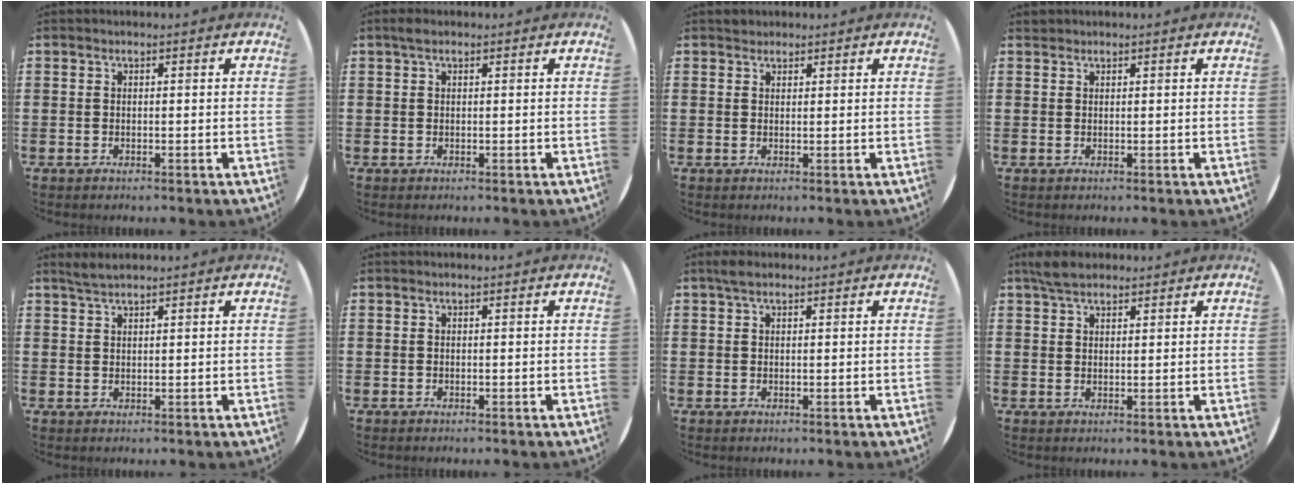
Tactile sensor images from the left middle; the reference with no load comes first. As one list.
[{"total": 0.9, "force": [0.6, 0.4, 0.6], "torque": [-0.014, 0.005, 0.009]}, {"total": 1.0, "force": [1.0, 0.4, -0.1], "torque": [0.008, -0.001, 0.018]}, {"total": 0.6, "force": [0.5, 0.1, -0.1], "torque": [0.001, 0.003, 0.011]}, {"total": 1.7, "force": [1.6, 0.0, 0.7], "torque": [-0.014, 0.002, 0.029]}, {"total": 0.0}, {"total": 1.4, "force": [1.0, 0.5, 0.9], "torque": [-0.019, 0.005, 0.018]}, {"total": 3.5, "force": [2.8, 1.3, 1.5], "torque": [-0.028, 0.003, 0.052]}]